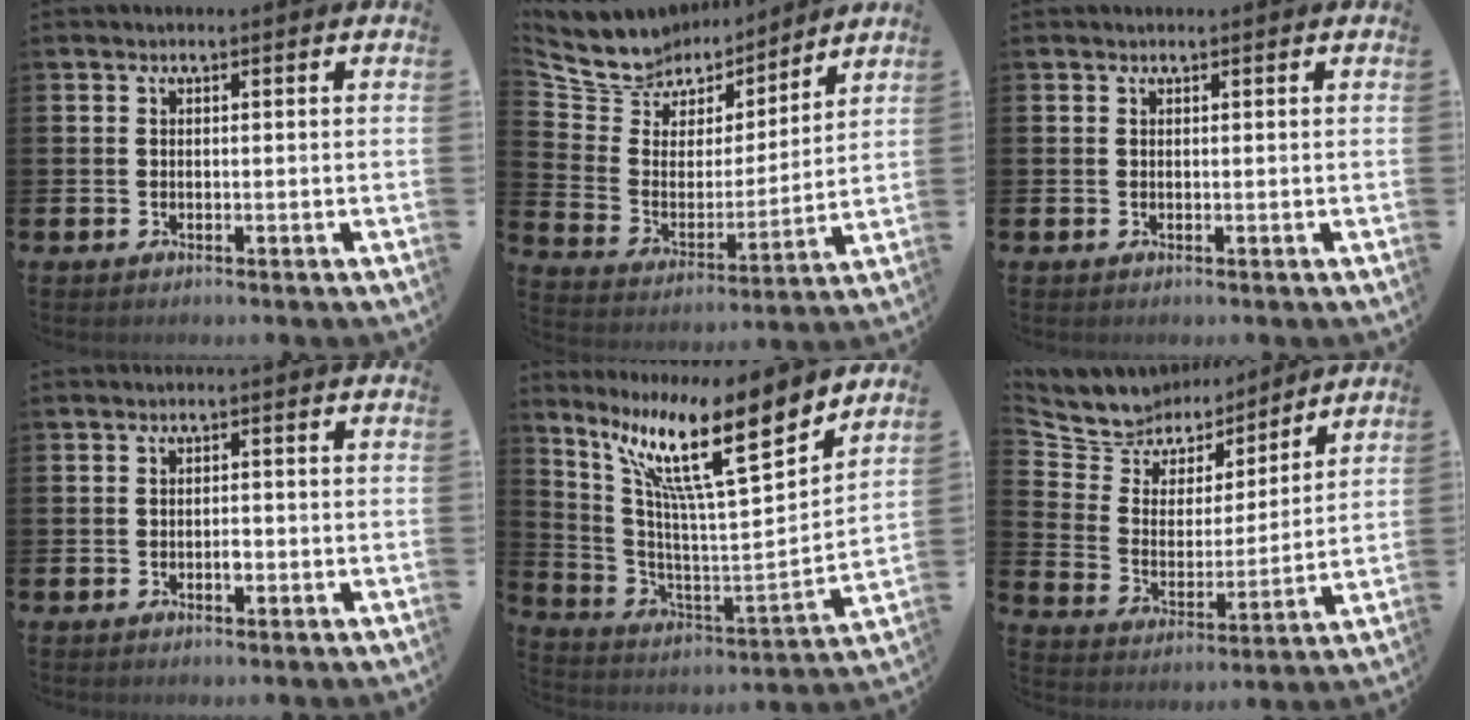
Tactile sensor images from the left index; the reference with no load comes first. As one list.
[{"total": 8.0, "force": [7.3, 3.1, -0.7], "torque": [-0.041, -0.067, 0.132]}, {"total": 0.0}, {"total": 1.2, "force": [-0.3, 0.6, 1.0], "torque": [-0.010, -0.004, -0.008]}, {"total": 14.4, "force": [9.9, 2.2, 10.2], "torque": [-0.220, -0.057, 0.157]}, {"total": 7.4, "force": [6.7, 3.2, -0.5], "torque": [-0.042, -0.059, 0.119]}]